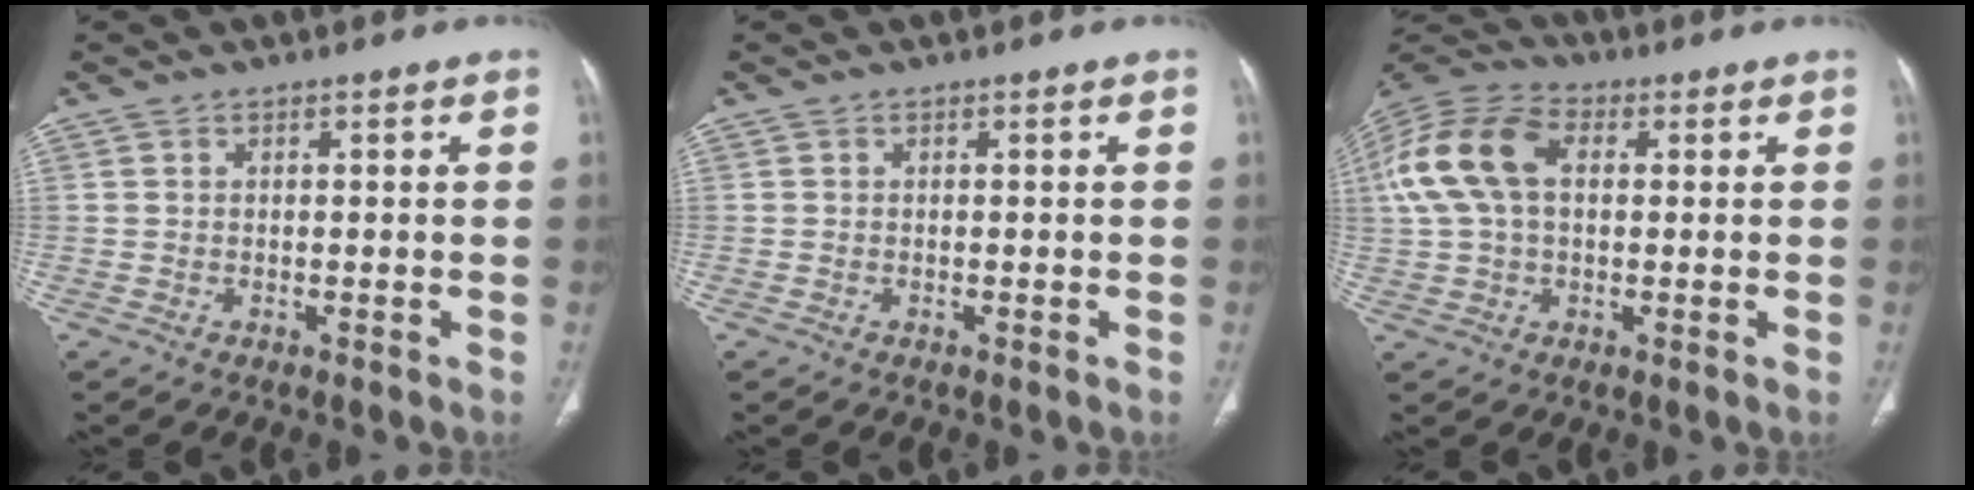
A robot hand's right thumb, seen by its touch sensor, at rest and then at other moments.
{"total": 0.0}
{"total": 14.5, "force": [2.6, 9.2, 10.9], "torque": [-0.232, 0.033, 0.044]}